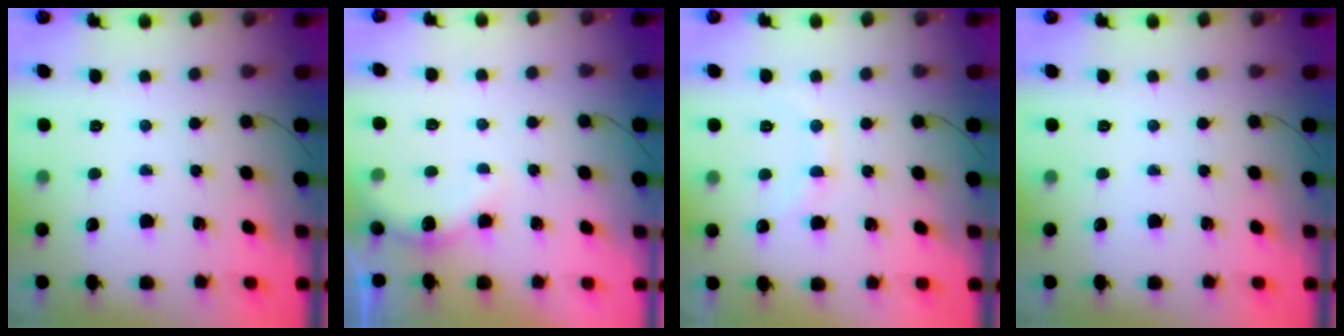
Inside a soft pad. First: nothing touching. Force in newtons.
{"total": 6.2, "press": 6.1, "slide": 1.2}
{"total": 5.7, "press": 5.5, "slide": 1.7}
{"total": 0.0}